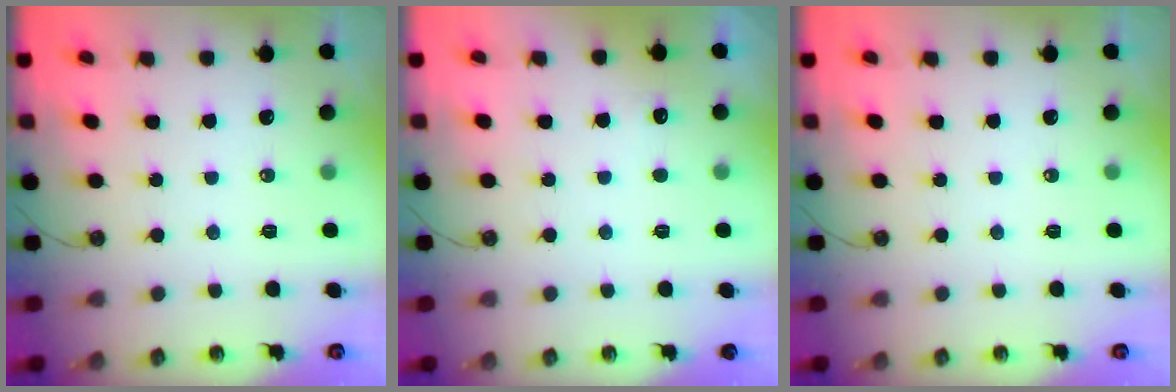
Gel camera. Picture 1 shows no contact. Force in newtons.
{"total": 2.5, "press": 2.3, "slide": 1.0}
{"total": 0.0}